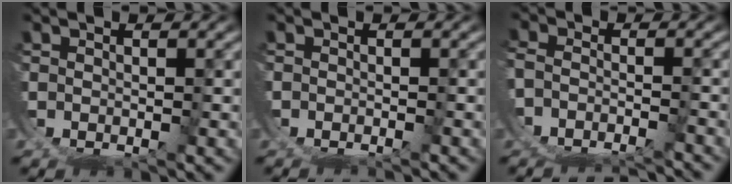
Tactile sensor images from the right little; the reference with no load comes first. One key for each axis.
{"total": 1.5, "fx": -1.5, "fy": 0.1, "fz": -0.1, "tx": 0.003, "ty": -0.004, "tz": -0.022}
{"total": 7.3, "fx": -6.1, "fy": 3.3, "fz": 2.4, "tx": -0.047, "ty": -0.022, "tz": -0.091}